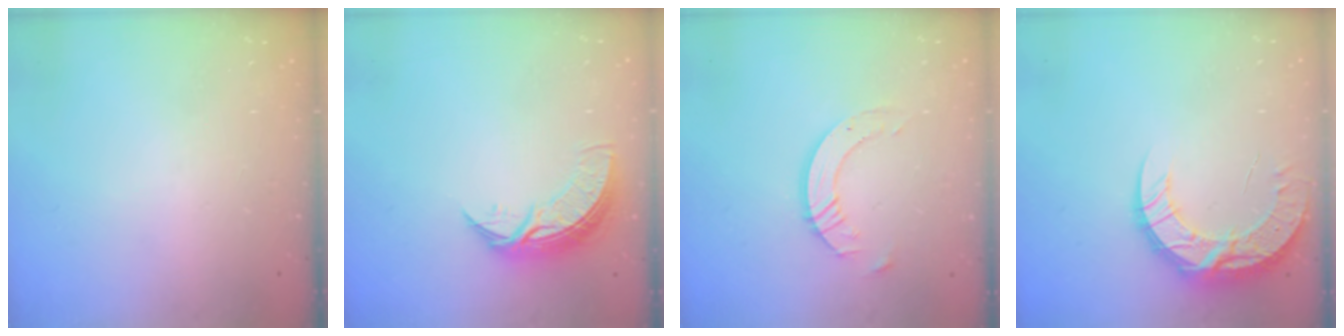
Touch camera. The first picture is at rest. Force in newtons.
{"total": 8.5, "press": 8.4, "slide": 0.6}
{"total": 8.0, "press": 7.9, "slide": 0.7}
{"total": 13.0, "press": 12.9, "slide": 1.0}